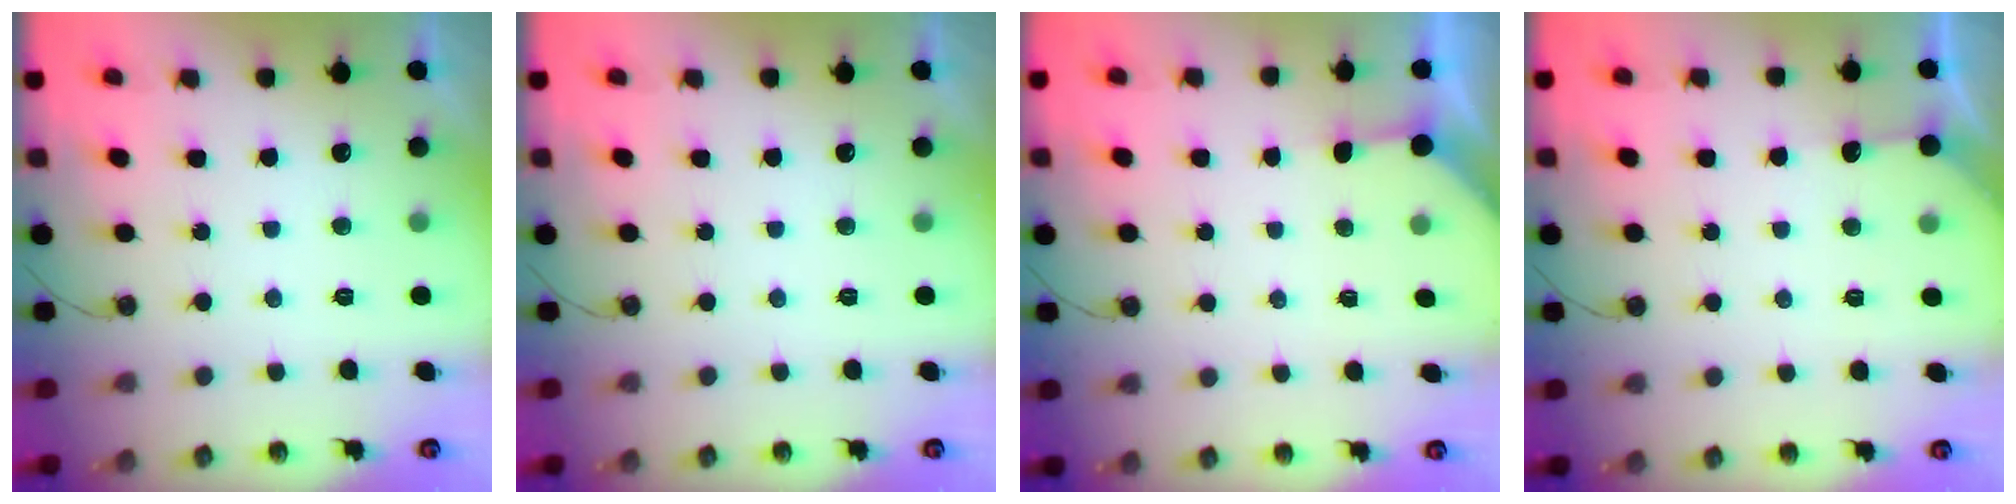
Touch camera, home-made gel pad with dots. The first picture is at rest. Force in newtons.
{"total": 0.0}
{"total": 2.4, "press": 2.3, "slide": 0.3}
{"total": 4.0, "press": 4.0, "slide": 0.4}